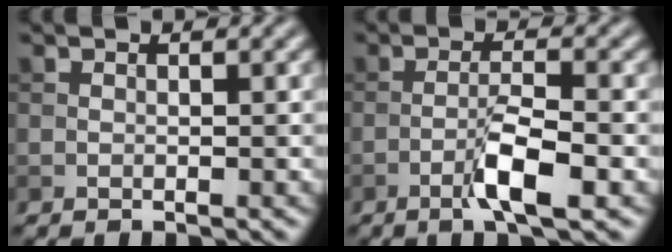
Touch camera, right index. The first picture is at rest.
{"total": 4.2, "force": [-2.0, 0.6, 3.6], "torque": [-0.067, 0.007, -0.041]}